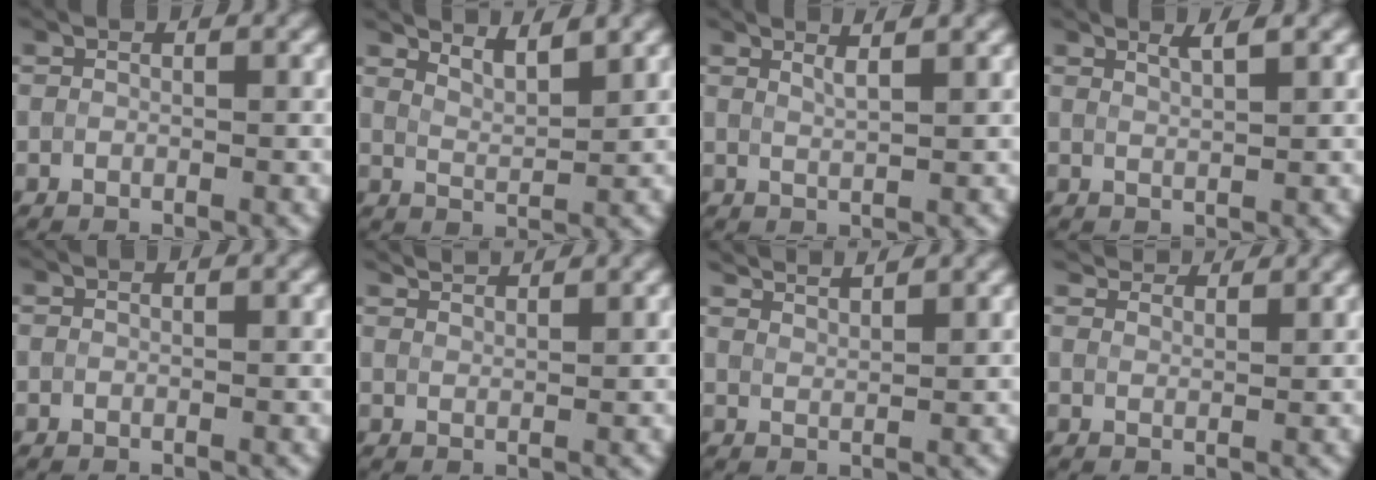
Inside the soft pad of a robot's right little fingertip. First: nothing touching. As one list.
[{"total": 3.4, "force": [2.9, 0.8, 1.6], "torque": [-0.018, 0.009, 0.042]}, {"total": 2.3, "force": [1.5, 0.7, 1.6], "torque": [-0.016, 0.012, 0.012]}, {"total": 1.7, "force": [1.1, 0.5, 1.2], "torque": [-0.009, 0.002, 0.016]}, {"total": 0.0}, {"total": 2.7, "force": [2.5, 0.5, 0.9], "torque": [-0.005, 0.006, 0.032]}, {"total": 4.1, "force": [3.7, 0.8, 1.5], "torque": [-0.001, 0.013, 0.038]}, {"total": 4.5, "force": [4.3, 0.9, 1.3], "torque": [-0.028, -0.004, 0.070]}]